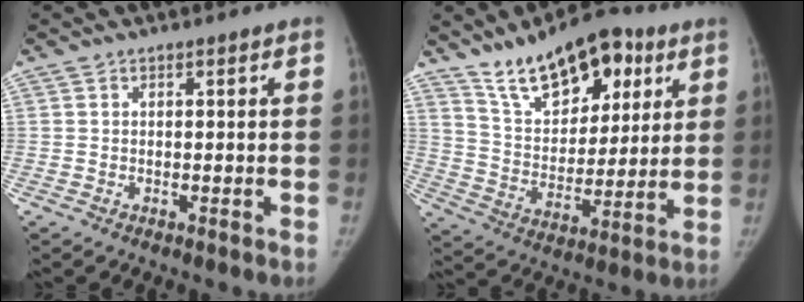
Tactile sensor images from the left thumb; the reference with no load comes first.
{"total": 18.9, "force": [11.2, 9.7, 11.7], "torque": [-0.136, -0.045, 0.191]}